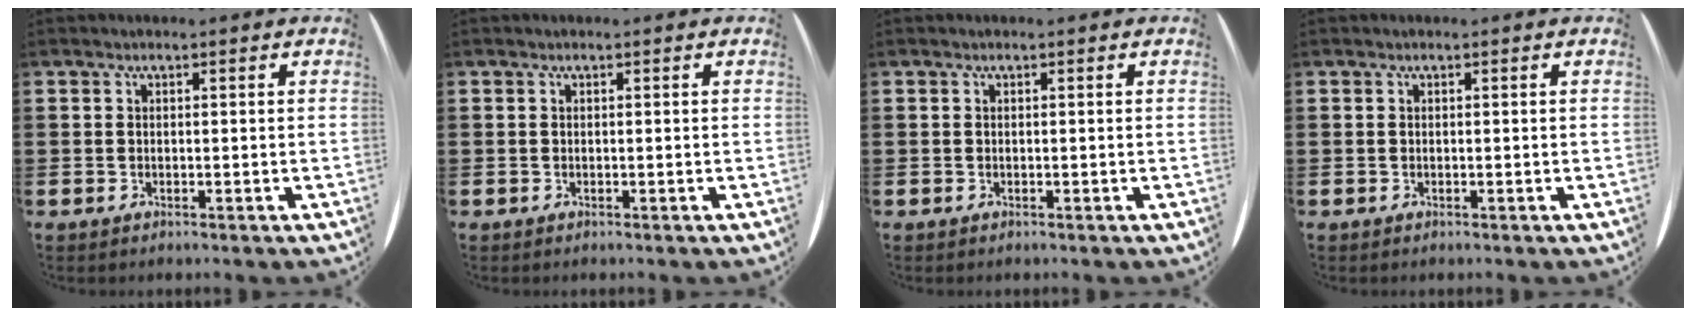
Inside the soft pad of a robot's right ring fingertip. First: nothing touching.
{"total": 0.0}
{"total": 0.0}
{"total": 0.0}